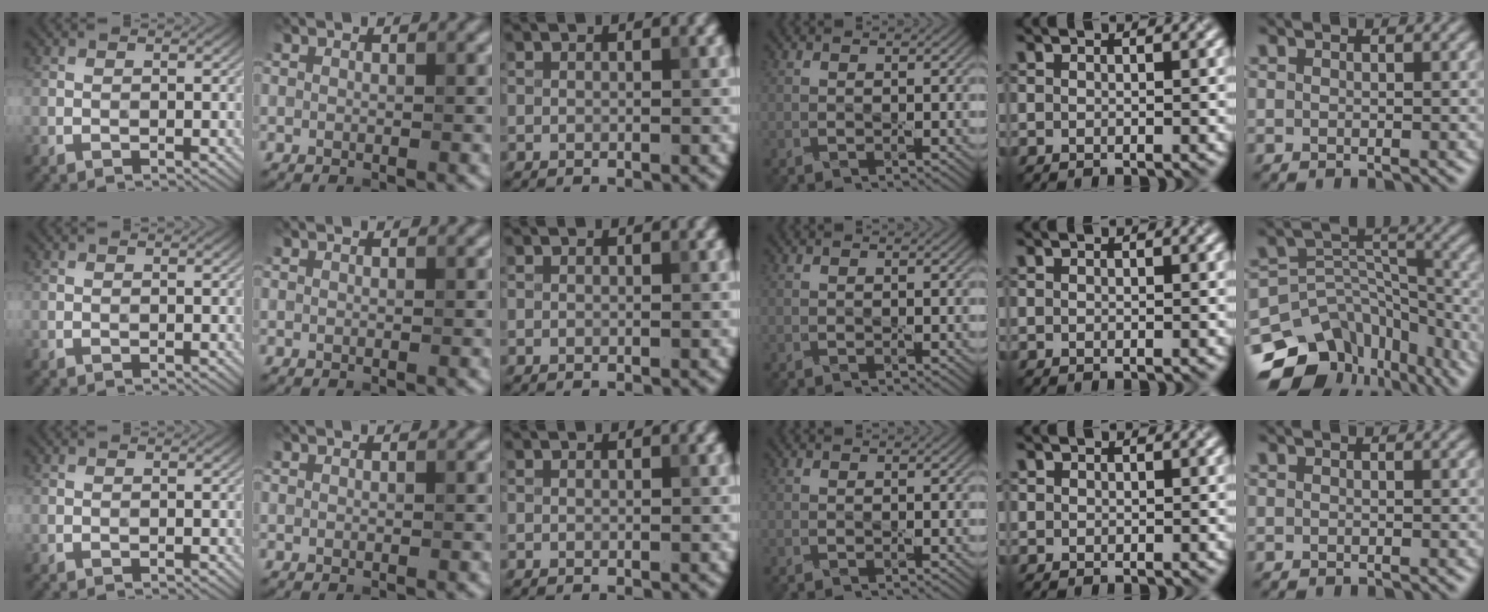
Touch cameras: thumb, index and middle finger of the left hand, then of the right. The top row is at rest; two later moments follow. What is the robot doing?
{"motion": "press", "object": "camera"}